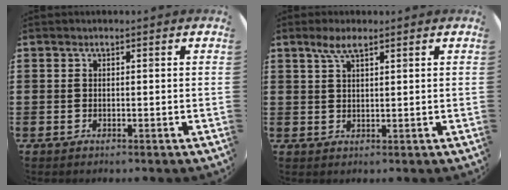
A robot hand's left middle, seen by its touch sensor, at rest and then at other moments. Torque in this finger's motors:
{"motor_torque": [0.69, -0.60, 0.09, 0.01]}